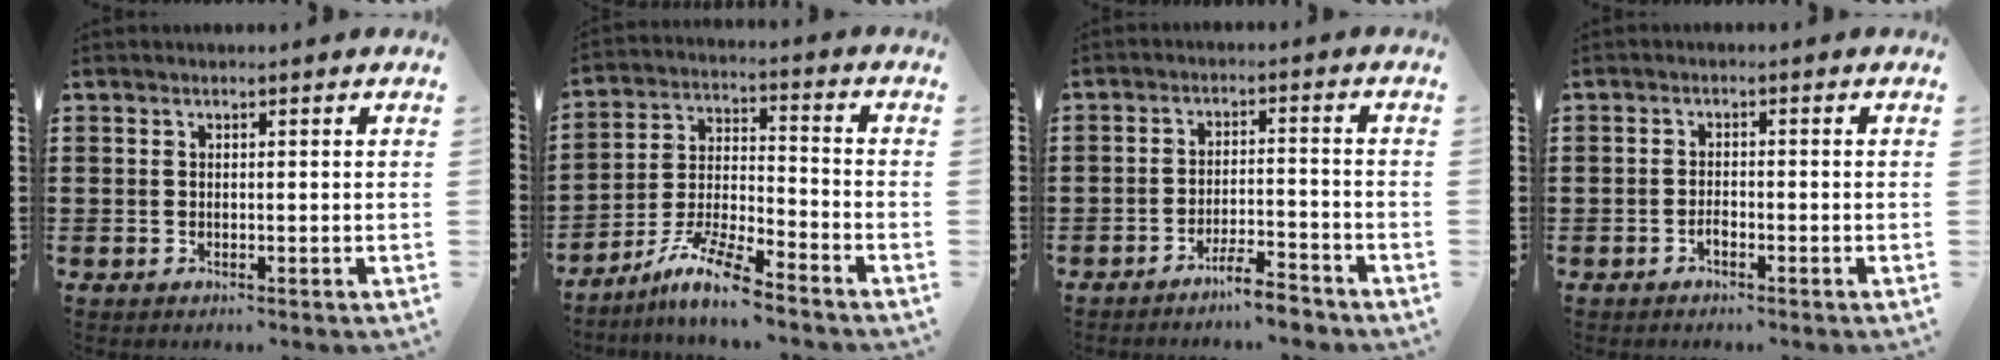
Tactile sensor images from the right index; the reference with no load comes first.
{"total": 9.2, "force": [-7.6, 0.8, 5.1], "torque": [-0.109, 0.002, -0.149]}
{"total": 4.7, "force": [-4.3, 0.2, 2.0], "torque": [-0.034, 0.003, -0.081]}
{"total": 1.3, "force": [-1.0, 0.4, 0.6], "torque": [-0.015, -0.004, -0.018]}